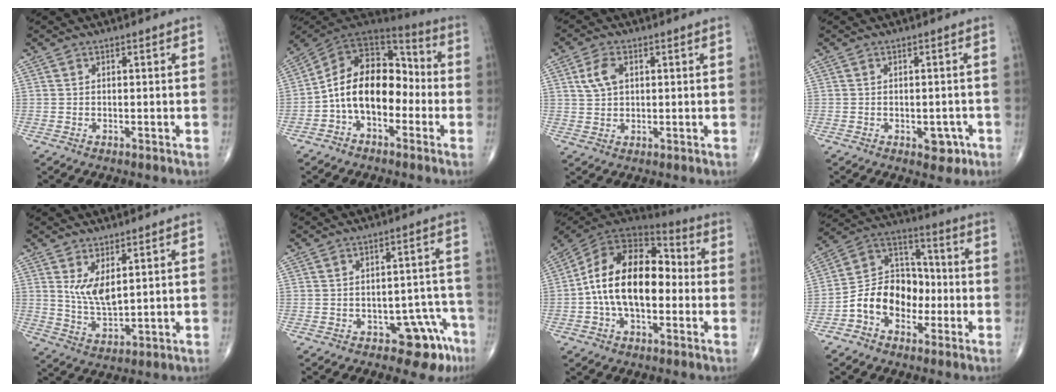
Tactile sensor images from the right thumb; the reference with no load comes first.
{"total": 15.8, "force": [-3.1, 10.1, 11.7], "torque": [-0.168, 0.063, -0.064]}
{"total": 4.8, "force": [1.5, 3.0, 3.4], "torque": [-0.065, 0.001, 0.029]}
{"total": 3.6, "force": [-1.6, 2.2, 2.4], "torque": [-0.007, 0.007, -0.016]}
{"total": 6.2, "force": [2.4, 2.5, 5.1], "torque": [-0.094, -0.028, 0.059]}
{"total": 7.8, "force": [-4.7, 4.2, 4.6], "torque": [-0.015, 0.039, -0.055]}
{"total": 18.6, "force": [-1.1, 11.1, 14.9], "torque": [-0.237, 0.044, -0.028]}
{"total": 13.2, "force": [-3.9, 9.8, 8.0], "torque": [-0.104, 0.053, -0.078]}